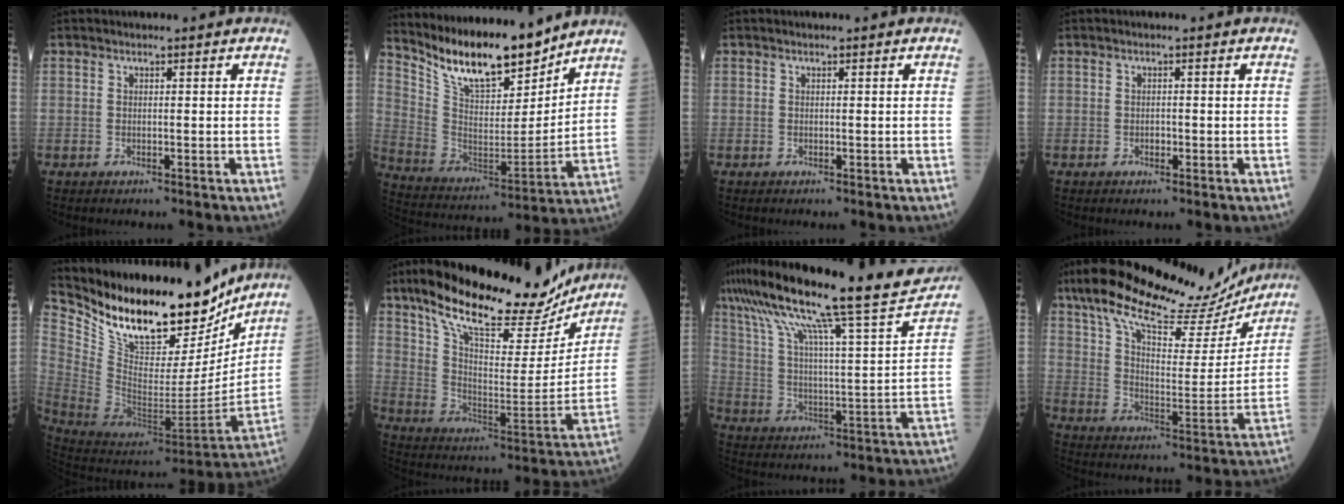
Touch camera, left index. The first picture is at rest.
{"total": 16.1, "force": [13.8, 3.8, 7.3], "torque": [-0.134, -0.004, 0.255]}
{"total": 0.0}
{"total": 0.9, "force": [-0.4, 0.6, 0.5], "torque": [-0.008, 0.003, -0.008]}
{"total": 26.7, "force": [21.4, 8.2, 13.9], "torque": [-0.246, -0.014, 0.347]}
{"total": 23.8, "force": [19.5, 6.6, 11.9], "torque": [-0.194, 0.003, 0.292]}
{"total": 25.4, "force": [20.9, 1.4, 14.4], "torque": [-0.267, -0.005, 0.316]}
{"total": 24.0, "force": [20.0, 5.9, 11.9], "torque": [-0.194, 0.022, 0.289]}